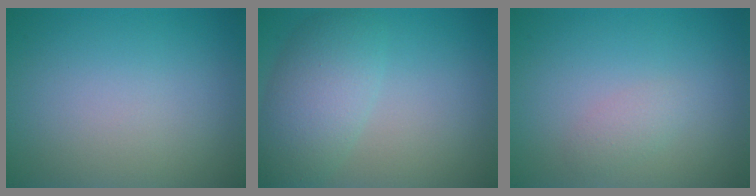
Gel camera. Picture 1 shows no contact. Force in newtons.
{"total": 5.0, "press": 5.0, "slide": 0.4}
{"total": 1.2, "press": 1.2, "slide": 0.1}